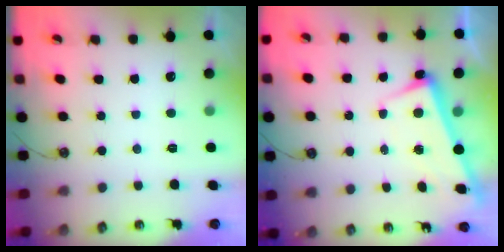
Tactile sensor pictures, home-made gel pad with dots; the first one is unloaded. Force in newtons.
{"total": 2.6, "press": 2.4, "slide": 0.9}